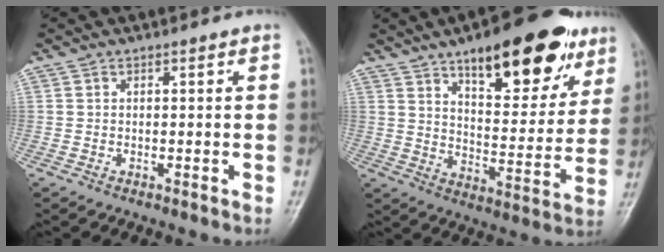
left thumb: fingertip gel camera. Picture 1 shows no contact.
{"total": 22.4, "force": [13.4, 8.6, 15.7], "torque": [-0.177, -0.050, 0.201]}